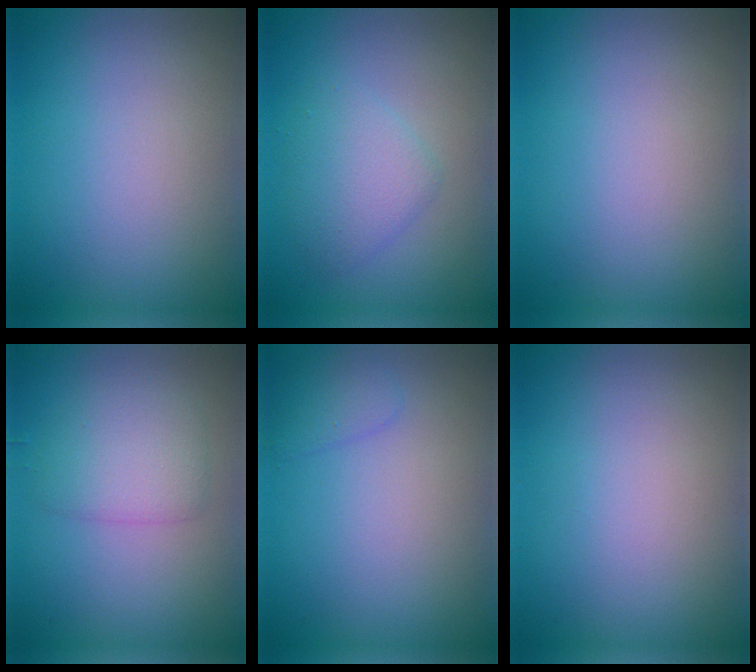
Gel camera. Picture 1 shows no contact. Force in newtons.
{"total": 2.9, "press": 2.9, "slide": 0.0}
{"total": 0.0}
{"total": 2.9, "press": 2.9, "slide": 0.1}
{"total": 1.3, "press": 1.3, "slide": 0.1}
{"total": 0.0}